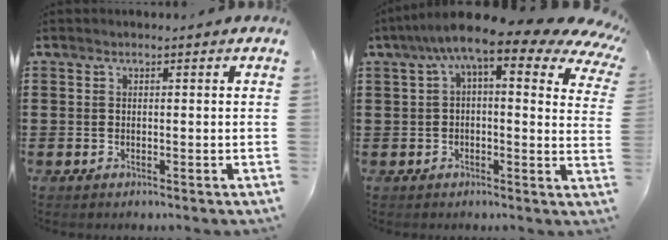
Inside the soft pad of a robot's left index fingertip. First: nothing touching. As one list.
[{"total": 9.2, "force": [5.5, 1.7, 7.2], "torque": [-0.140, -0.029, 0.087]}]